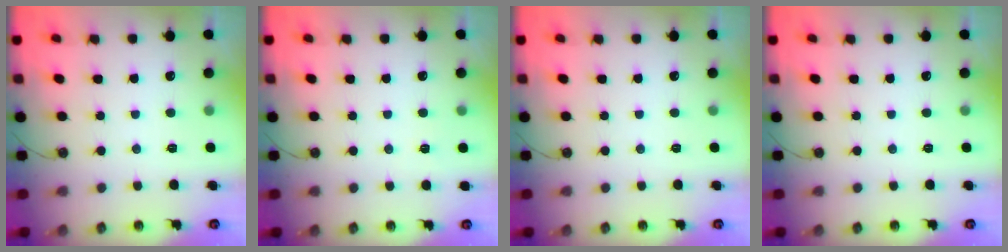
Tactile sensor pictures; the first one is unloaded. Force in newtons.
{"total": 1.9, "press": 1.6, "slide": 1.0}
{"total": 0.0}
{"total": 0.0}